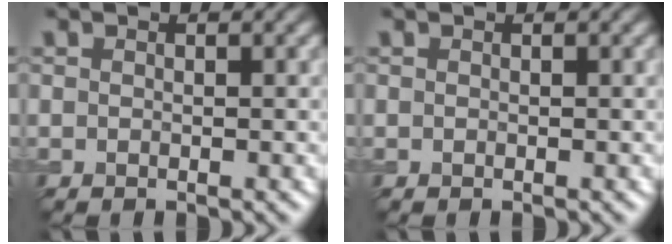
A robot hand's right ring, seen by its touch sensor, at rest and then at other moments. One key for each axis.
{"total": 0.0}